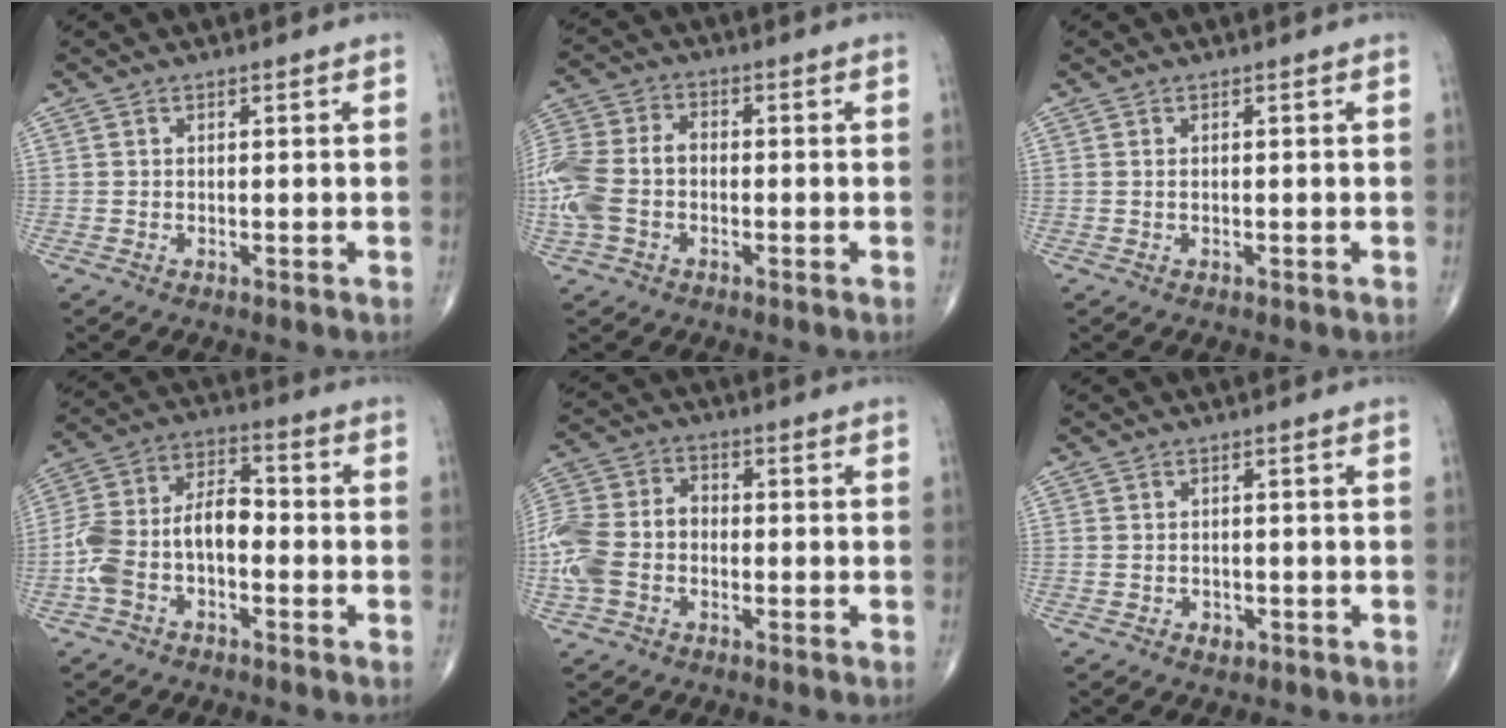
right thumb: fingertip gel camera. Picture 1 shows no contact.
{"total": 12.6, "force": [-2.2, 9.0, 8.5], "torque": [-0.202, 0.030, -0.049]}
{"total": 0.0}
{"total": 12.1, "force": [-2.9, 6.9, 9.5], "torque": [-0.186, 0.051, -0.063]}
{"total": 11.5, "force": [-2.5, 8.5, 7.3], "torque": [-0.162, 0.033, -0.058]}
{"total": 1.6, "force": [-0.7, 1.3, 0.6], "torque": [-0.005, 0.003, -0.007]}